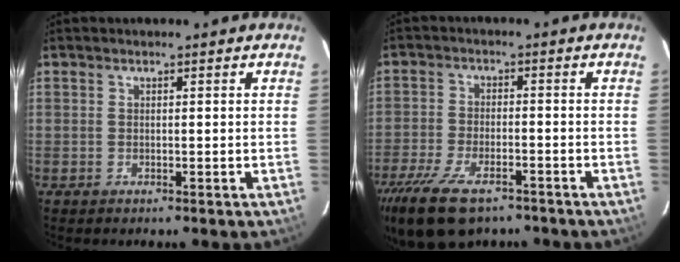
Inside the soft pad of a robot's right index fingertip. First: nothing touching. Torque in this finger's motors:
{"motor_torque": [1.66, -0.47, 0.42, 0.17]}